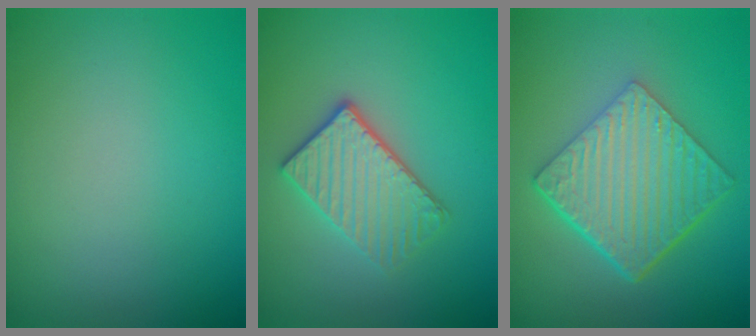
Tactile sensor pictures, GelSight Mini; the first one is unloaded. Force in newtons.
{"total": 3.5, "press": 3.1, "slide": 1.7}
{"total": 7.0, "press": 4.6, "slide": 5.2}